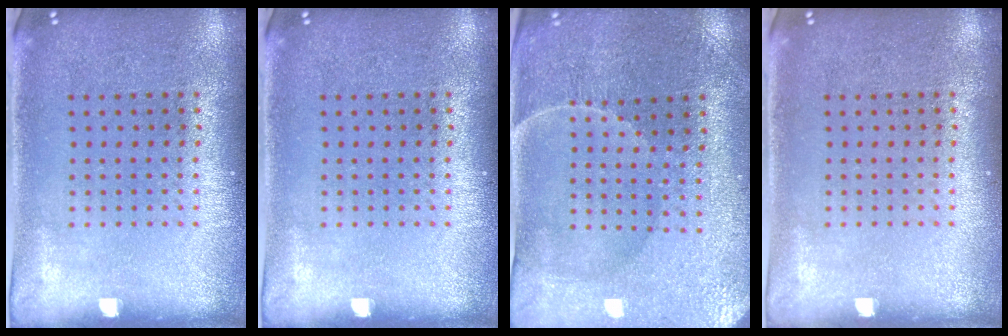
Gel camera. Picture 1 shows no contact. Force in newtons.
{"total": 0.0}
{"total": 1.0, "press": 0.9, "slide": 0.3}
{"total": 0.0}